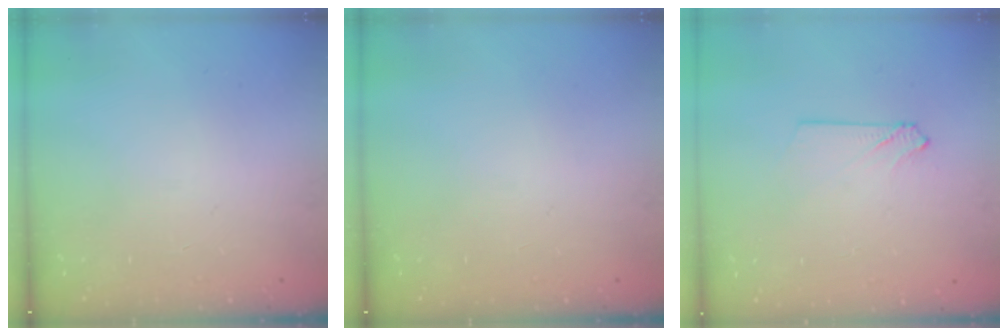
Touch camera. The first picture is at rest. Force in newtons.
{"total": 0.0}
{"total": 2.4, "press": 2.4, "slide": 0.3}